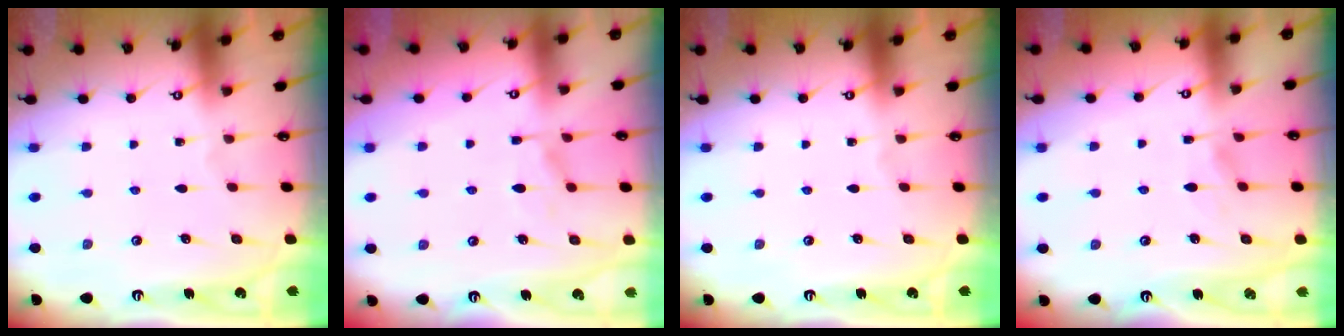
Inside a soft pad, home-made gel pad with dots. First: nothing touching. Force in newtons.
{"total": 1.4, "press": 0.3, "slide": 1.4}
{"total": 0.0}
{"total": 4.5, "press": 4.5, "slide": 0.4}